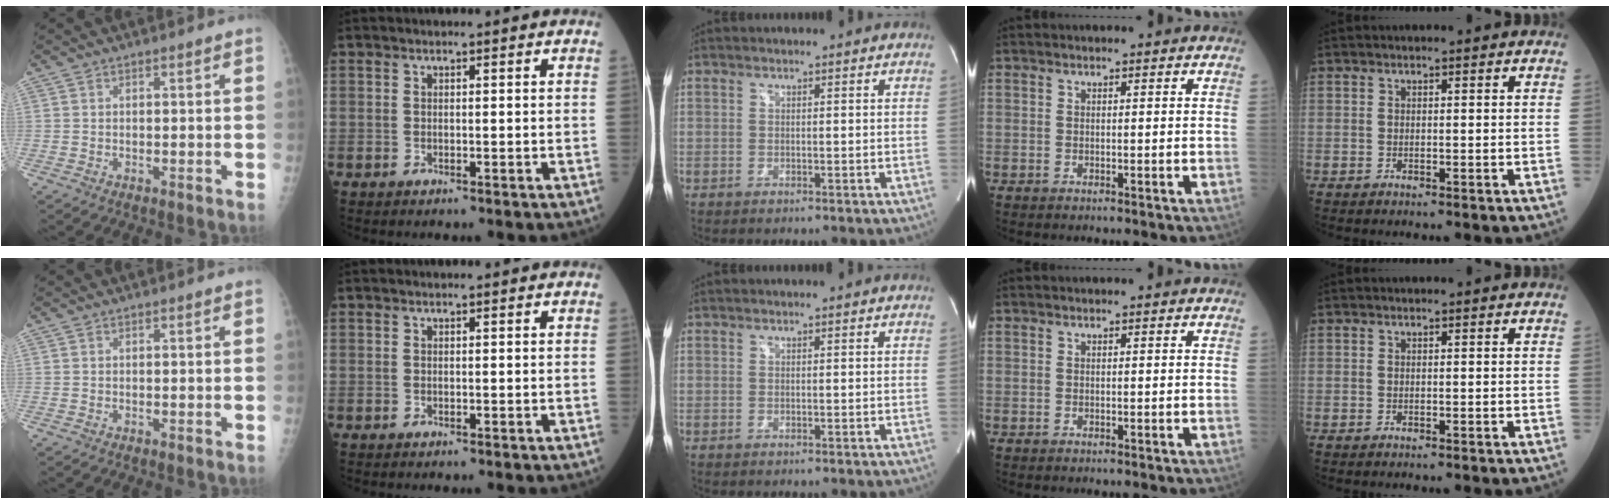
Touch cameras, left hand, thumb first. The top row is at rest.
{}